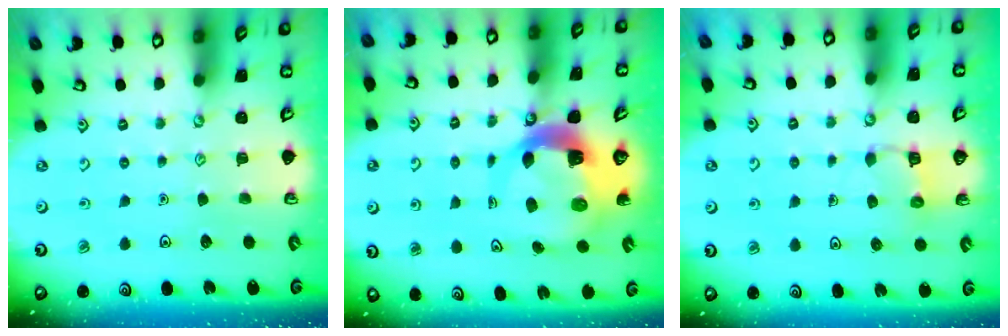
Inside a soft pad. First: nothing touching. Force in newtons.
{"total": 8.7, "press": 8.5, "slide": 1.4}
{"total": 6.3, "press": 6.2, "slide": 0.4}